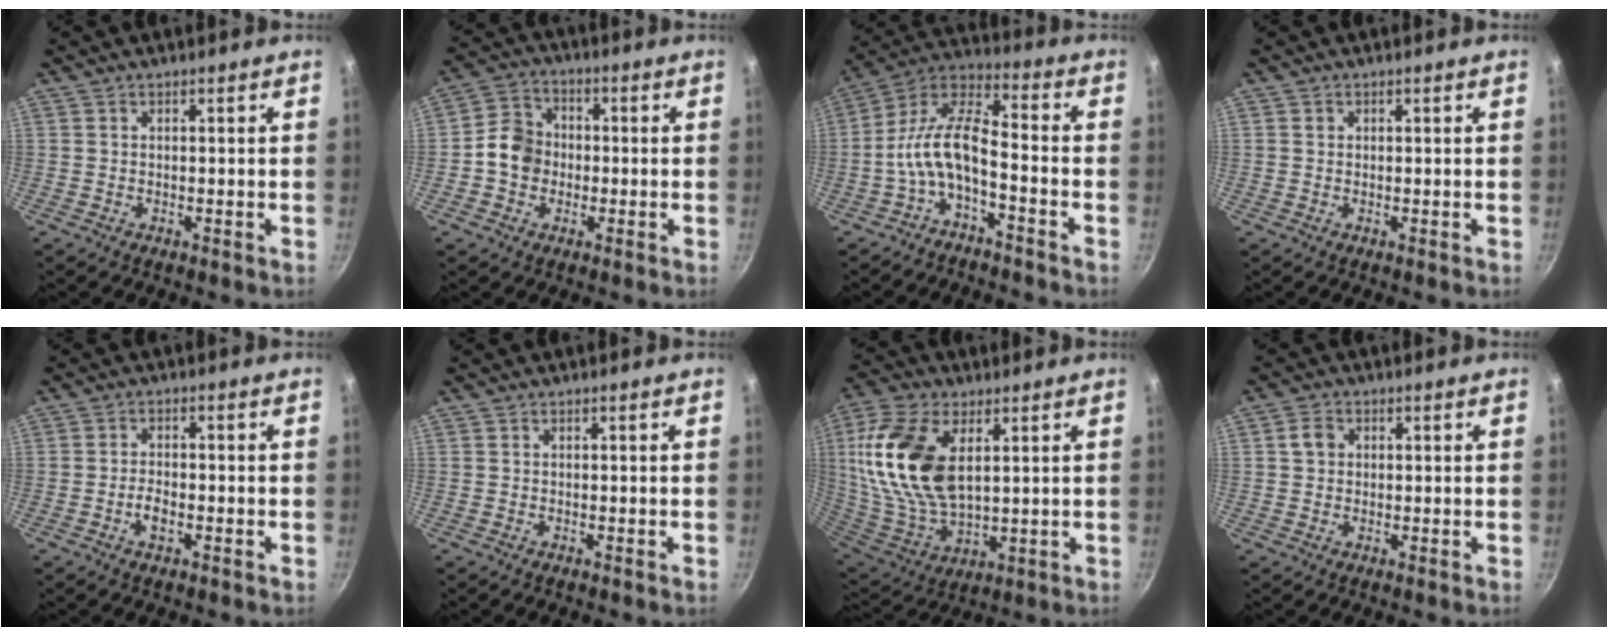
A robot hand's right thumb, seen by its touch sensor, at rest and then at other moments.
{"total": 7.9, "force": [-1.0, 6.8, 3.9], "torque": [-0.041, 0.021, -0.034]}
{"total": 10.9, "force": [-4.2, 4.3, 9.1], "torque": [-0.189, 0.054, -0.093]}
{"total": 0.8, "force": [0.2, 0.7, 0.2], "torque": [0.000, 0.003, 0.001]}
{"total": 3.0, "force": [-1.2, 1.4, 2.4], "torque": [-0.044, 0.012, -0.025]}
{"total": 0.0}
{"total": 20.2, "force": [5.4, 11.2, 15.9], "torque": [-0.315, -0.022, 0.110]}
{"total": 3.2, "force": [0.6, 2.7, 1.6], "torque": [-0.016, 0.007, 0.006]}